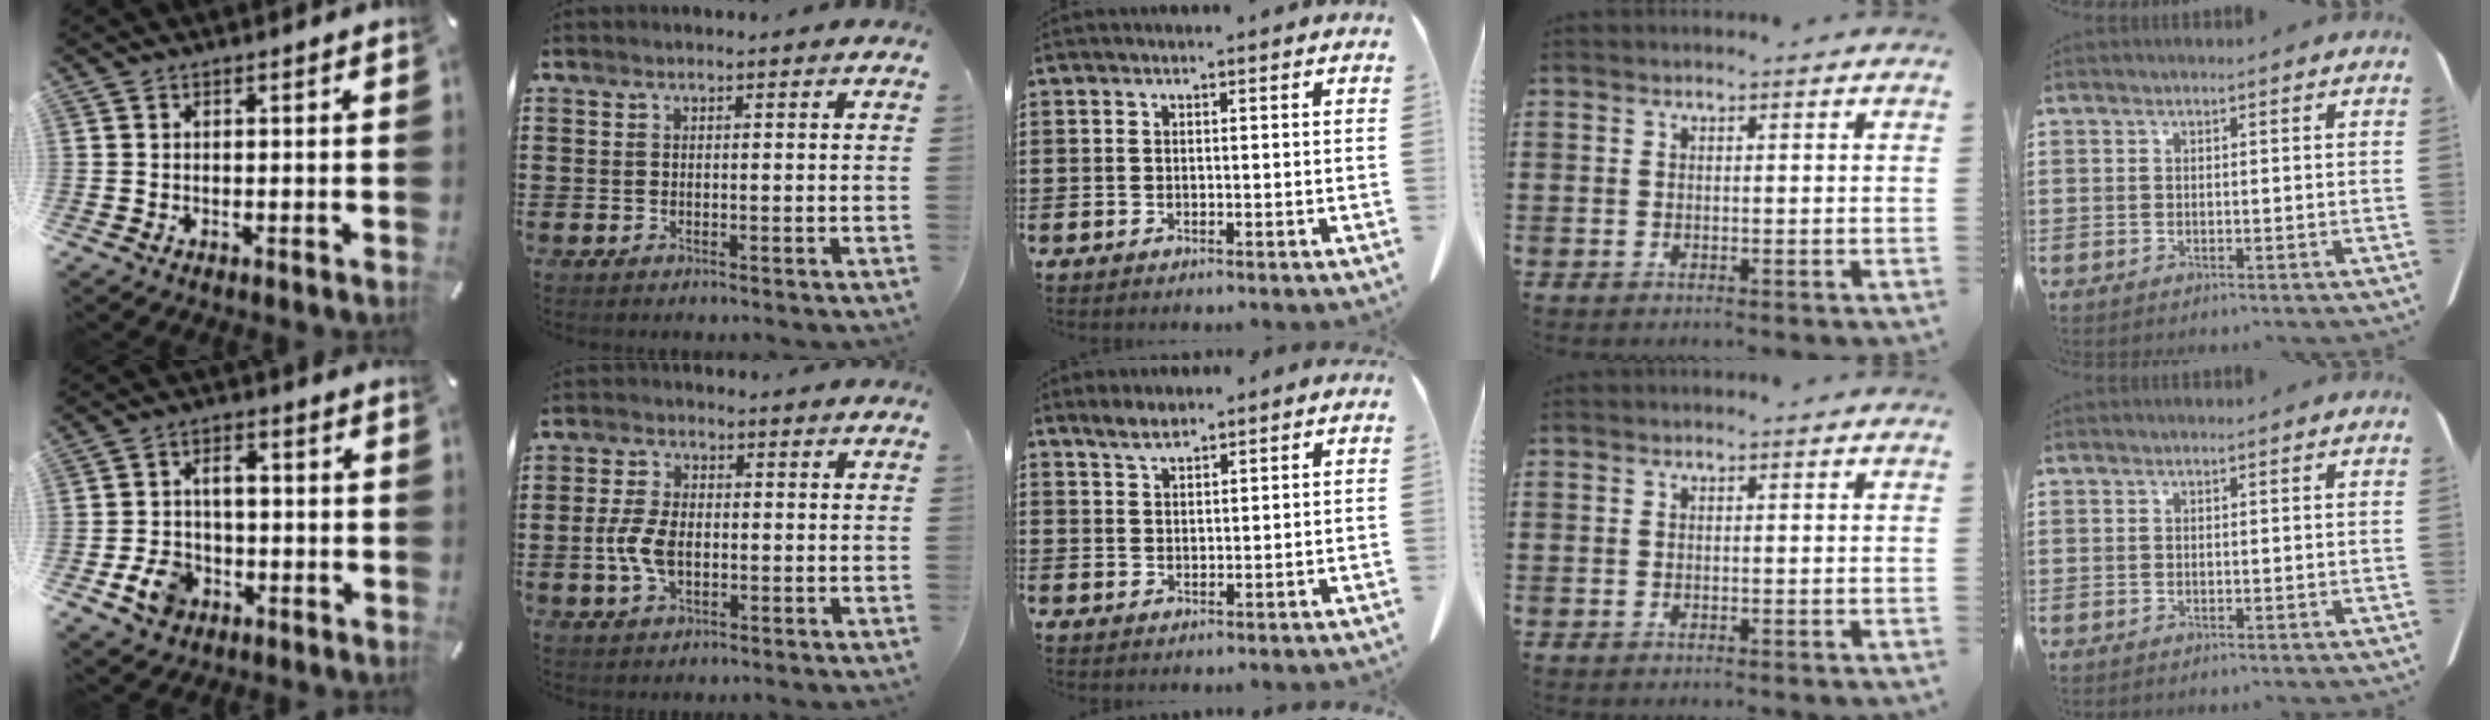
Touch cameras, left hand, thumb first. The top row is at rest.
{"thumb": {"total": 8.5, "force": [-1.9, 6.9, 4.7], "torque": [-0.094, 0.018, -0.032]}, "index": {"total": 5.7, "force": [-0.7, 3.1, 4.7], "torque": [-0.112, -0.002, -0.019]}, "middle": {"total": 2.9, "force": [2.4, 0.8, 1.4], "torque": [-0.034, 0.001, 0.046]}}